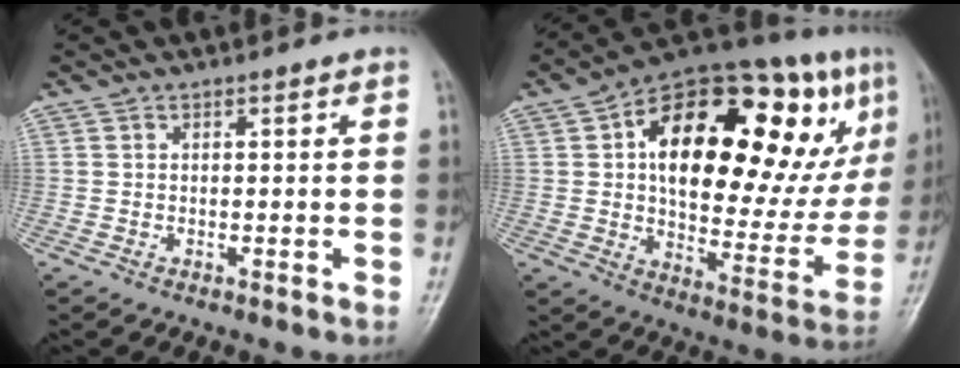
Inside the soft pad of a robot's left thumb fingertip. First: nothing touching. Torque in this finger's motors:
{"motor_torque": [2.50, 2.51, 1.45, -1.32, 0.26]}